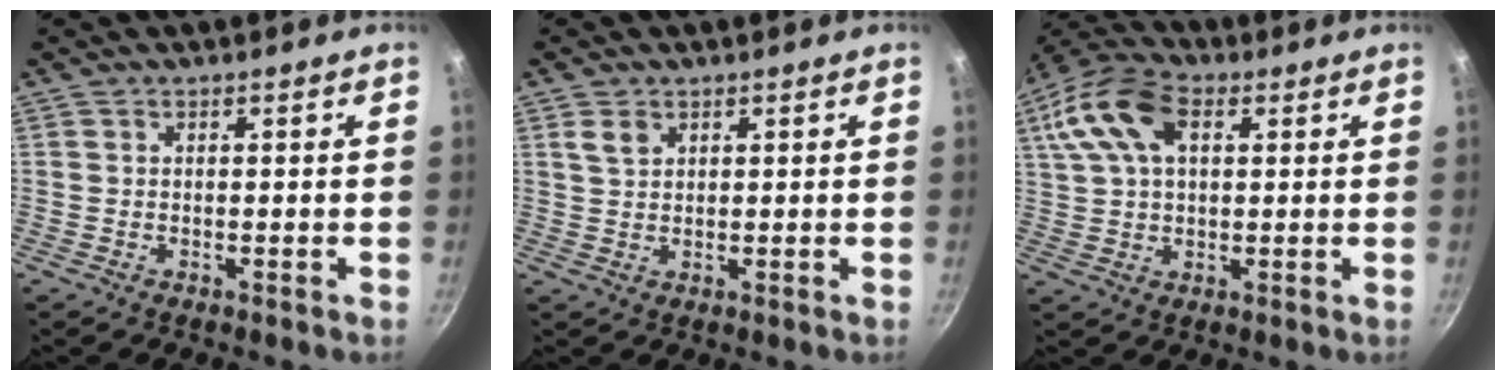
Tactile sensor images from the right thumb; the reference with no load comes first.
{"total": 2.7, "force": [1.4, 1.8, 1.5], "torque": [-0.023, -0.003, 0.029]}
{"total": 13.4, "force": [4.3, 8.1, 9.9], "torque": [-0.190, 0.017, 0.067]}